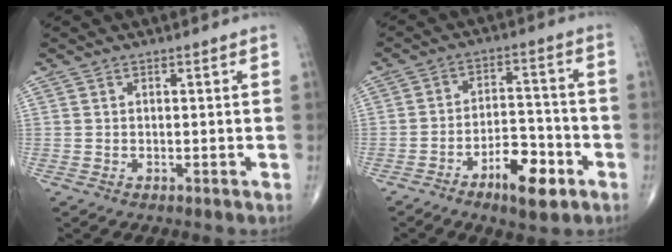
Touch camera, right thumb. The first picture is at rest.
{"total": 10.0, "force": [-5.4, 4.1, 7.4], "torque": [-0.100, 0.036, -0.086]}